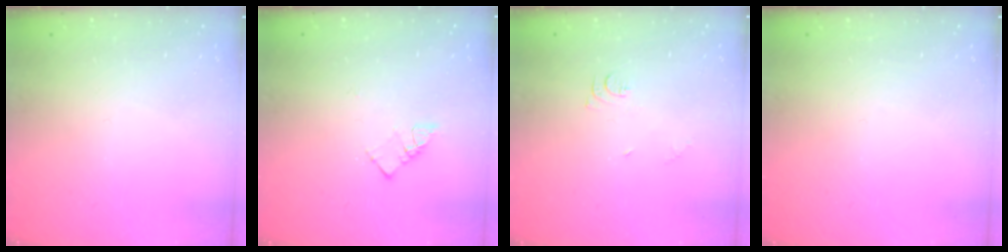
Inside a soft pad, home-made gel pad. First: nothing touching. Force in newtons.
{"total": 4.2, "press": 4.2, "slide": 0.4}
{"total": 5.7, "press": 5.7, "slide": 0.6}
{"total": 0.0}